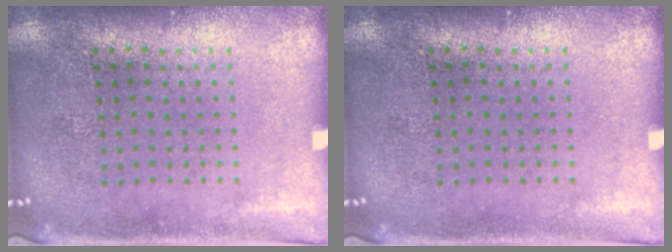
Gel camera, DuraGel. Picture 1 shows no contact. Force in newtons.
{"total": 0.0}